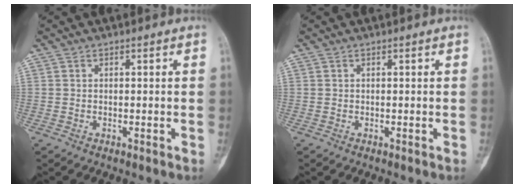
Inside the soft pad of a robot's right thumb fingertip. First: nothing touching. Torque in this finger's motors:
{"motor_torque": [0.16, 0.05, -0.09, 0.07, -0.02]}